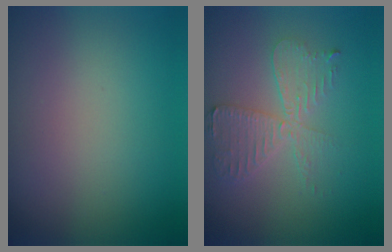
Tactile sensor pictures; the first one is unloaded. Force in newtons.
{"total": 4.1, "press": 3.5, "slide": 2.1}